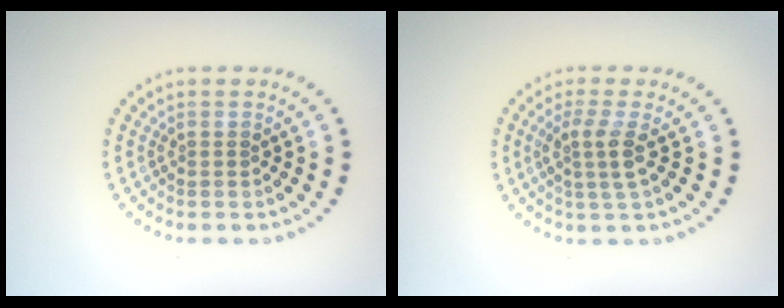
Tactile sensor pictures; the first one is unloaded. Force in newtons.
{"total": 2.5, "press": 2.1, "slide": 1.5}